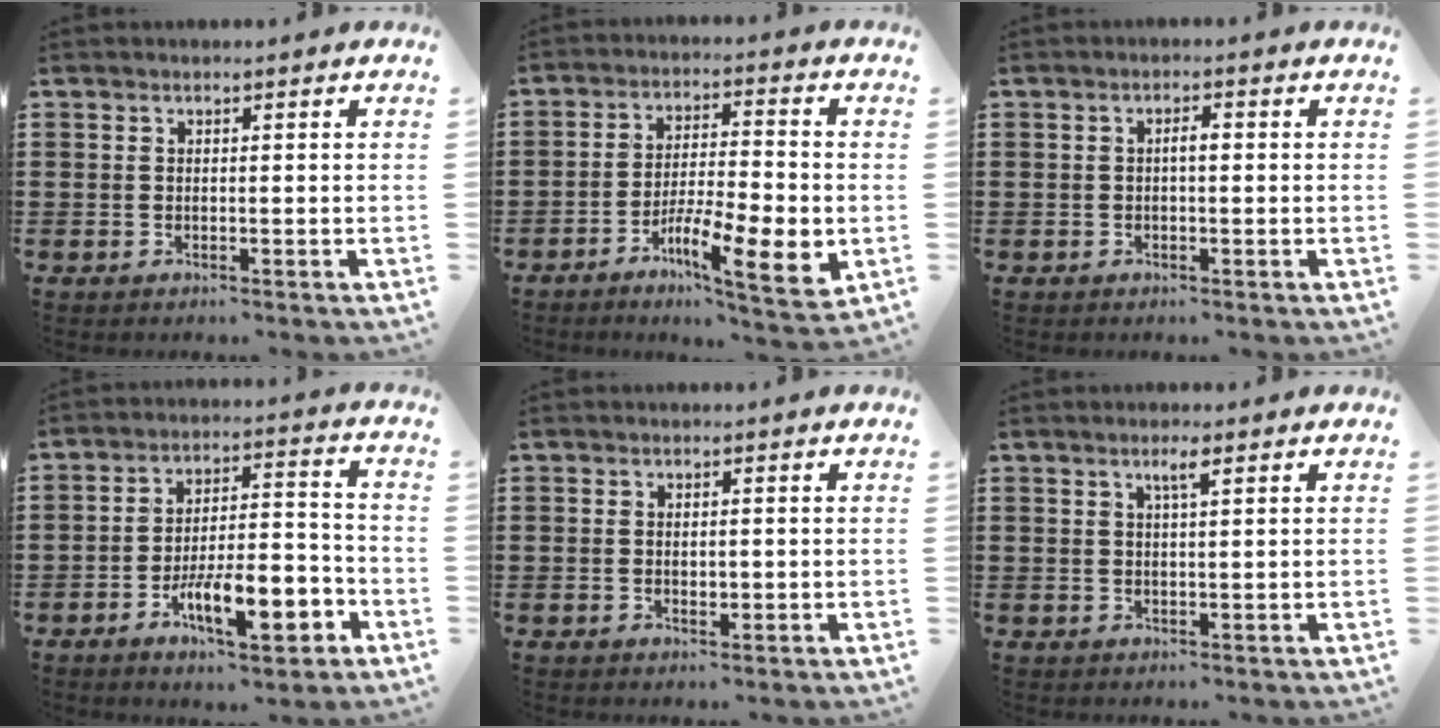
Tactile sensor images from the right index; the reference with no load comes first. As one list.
[{"total": 10.4, "force": [-4.3, 2.2, 9.2], "torque": [-0.161, -0.001, -0.073]}, {"total": 1.7, "force": [-0.1, 0.5, 1.6], "torque": [-0.030, 0.002, -0.003]}, {"total": 11.8, "force": [-5.5, 4.2, 9.5], "torque": [-0.160, 0.010, -0.095]}, {"total": 1.5, "force": [-0.1, 0.7, 1.3], "torque": [-0.024, 0.004, -0.002]}, {"total": 2.1, "force": [1.1, 0.3, 1.8], "torque": [-0.038, 0.003, 0.017]}]